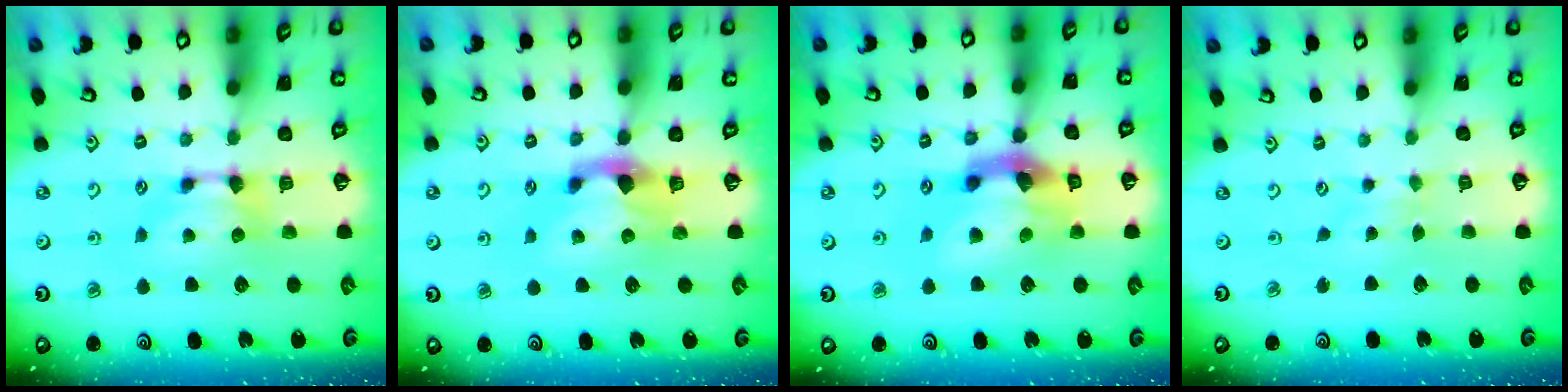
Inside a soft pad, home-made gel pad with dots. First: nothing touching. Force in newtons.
{"total": 2.3, "press": 1.9, "slide": 1.3}
{"total": 8.0, "press": 7.6, "slide": 2.7}
{"total": 2.8, "press": 2.8, "slide": 0.2}